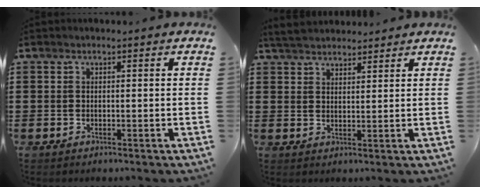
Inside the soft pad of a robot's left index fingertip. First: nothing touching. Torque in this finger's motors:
{"motor_torque": [2.14, 0.00, 0.45, 0.10]}